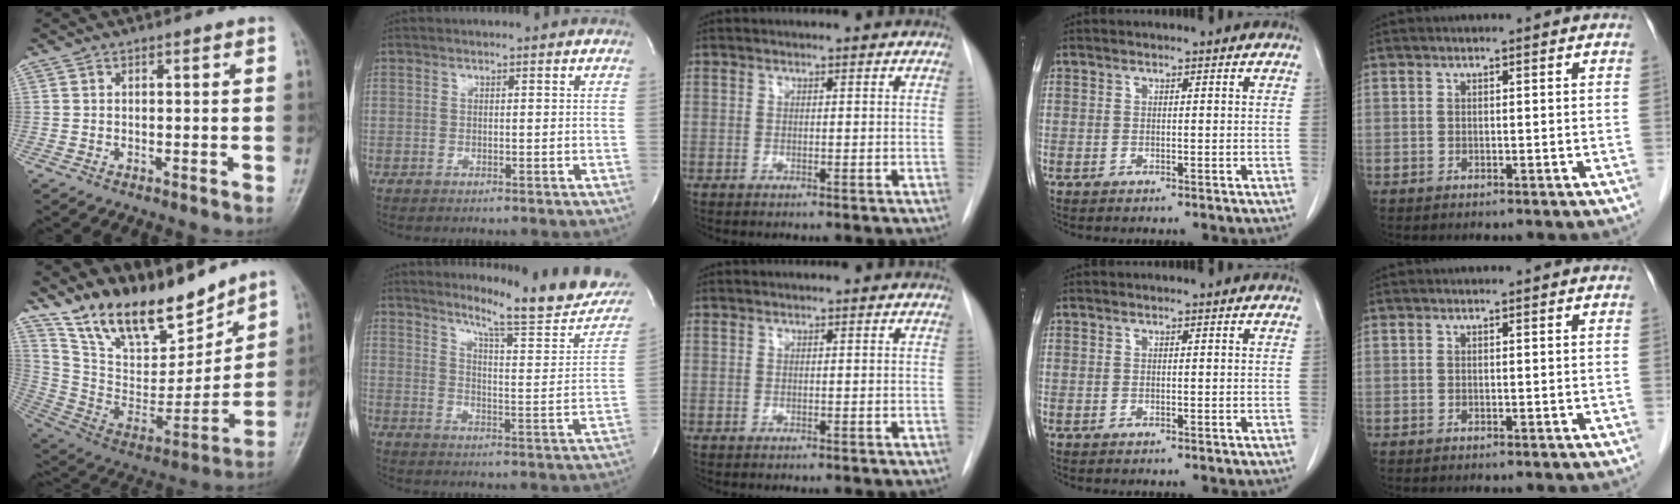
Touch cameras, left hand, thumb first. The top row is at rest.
{"thumb": {"total": 19.2, "force": [15.6, 7.3, 8.6], "torque": [-0.102, -0.092, 0.287]}, "index": {"total": 17.9, "force": [15.4, 1.4, 8.9], "torque": [-0.120, -0.068, 0.194]}}